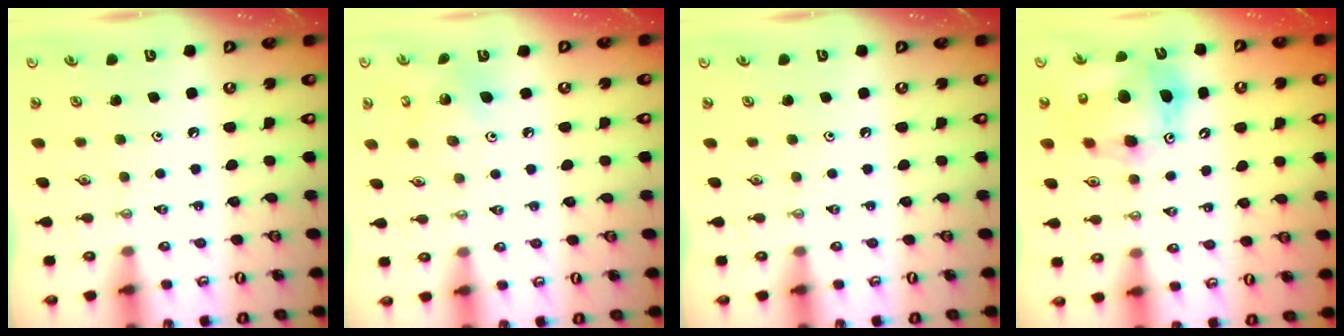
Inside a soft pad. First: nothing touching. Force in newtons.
{"total": 5.3, "press": 5.3, "slide": 0.2}
{"total": 0.0}
{"total": 14.5, "press": 14.3, "slide": 2.5}